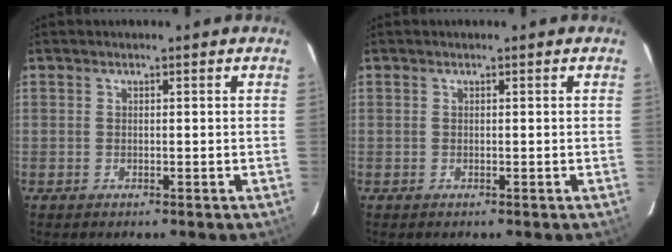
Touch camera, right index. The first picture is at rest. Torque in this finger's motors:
{"motor_torque": [0.00, 0.00, 0.02, 0.00]}